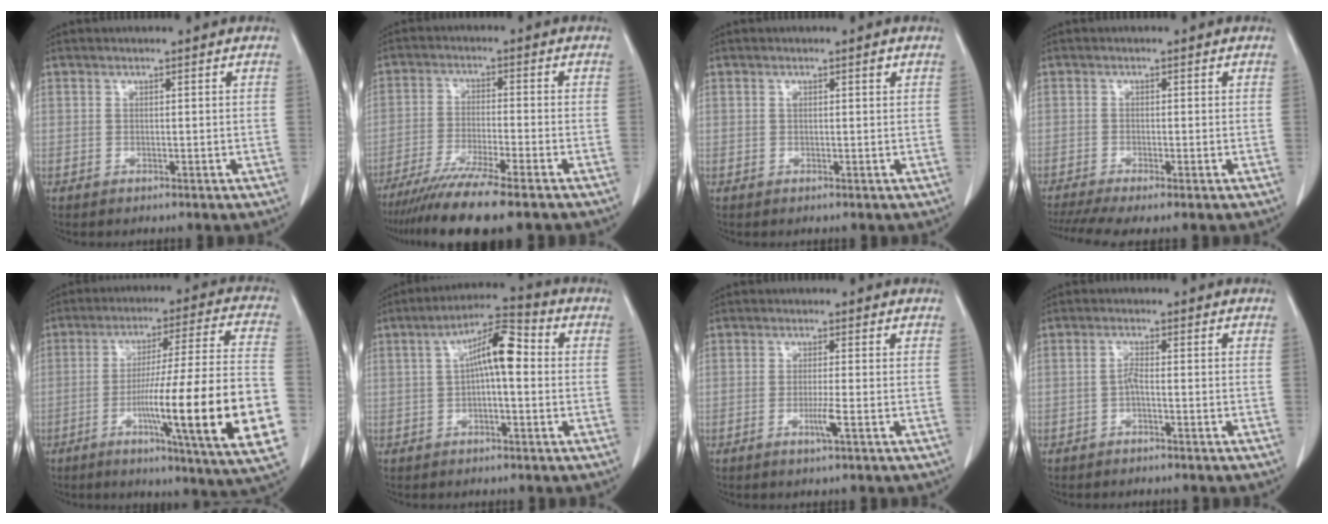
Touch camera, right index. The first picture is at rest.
{"total": 11.9, "force": [-9.5, -0.5, 7.2], "torque": [-0.111, -0.032, -0.153]}
{"total": 1.0, "force": [0.5, 0.4, 0.8], "torque": [-0.012, 0.009, 0.011]}
{"total": 5.5, "force": [-3.8, 0.5, 4.0], "torque": [-0.073, -0.008, -0.068]}
{"total": 23.2, "force": [-6.2, 0.1, 22.3], "torque": [-0.300, -0.009, -0.093]}
{"total": 8.2, "force": [0.7, 2.1, 7.9], "torque": [-0.136, 0.032, 0.006]}
{"total": 2.4, "force": [-0.9, -0.4, 2.2], "torque": [-0.043, -0.004, -0.017]}
{"total": 1.6, "force": [-0.7, 0.2, 1.4], "torque": [-0.026, 0.004, -0.013]}